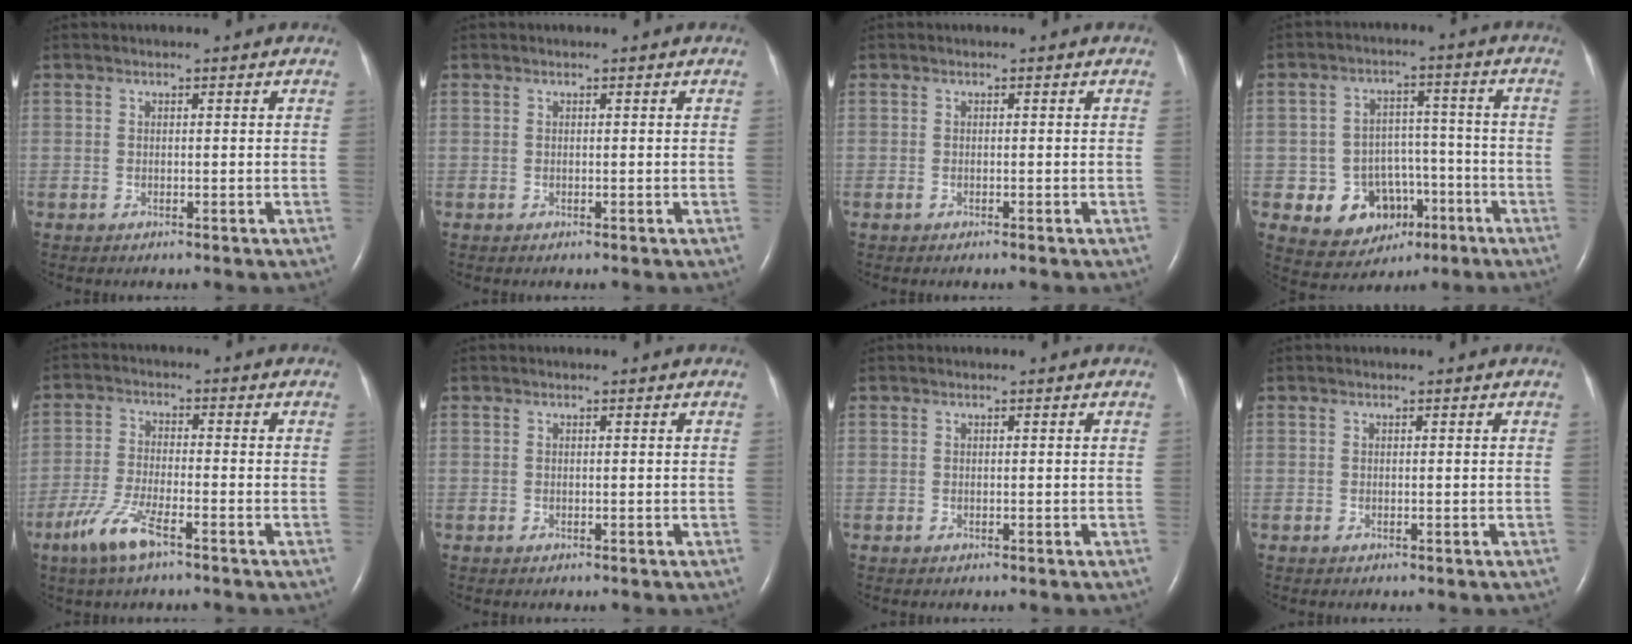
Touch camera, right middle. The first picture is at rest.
{"total": 0.0}
{"total": 0.5, "force": [-0.4, 0.0, 0.3], "torque": [-0.011, -0.001, -0.007]}
{"total": 9.2, "force": [-3.6, 7.8, 3.2], "torque": [-0.048, 0.027, -0.043]}
{"total": 7.0, "force": [-4.4, 1.2, 5.3], "torque": [-0.122, -0.012, -0.085]}
{"total": 0.0}
{"total": 0.0}
{"total": 0.0}